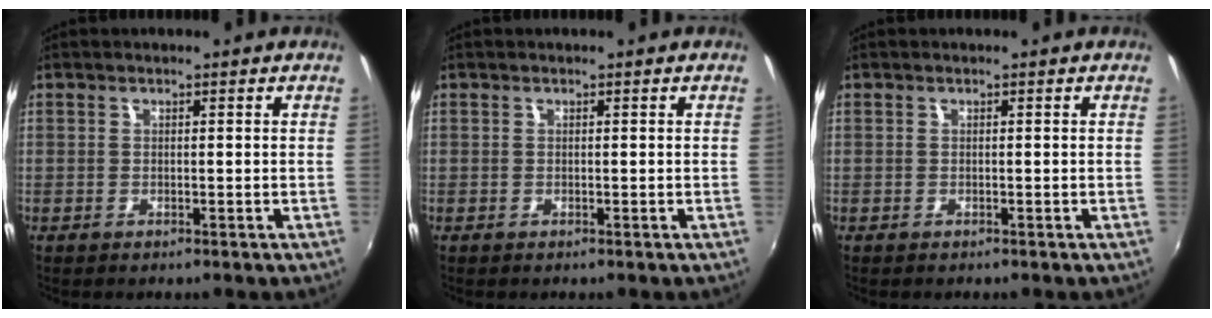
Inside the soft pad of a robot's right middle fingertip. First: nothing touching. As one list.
[{"total": 0.0}, {"total": 0.0}]